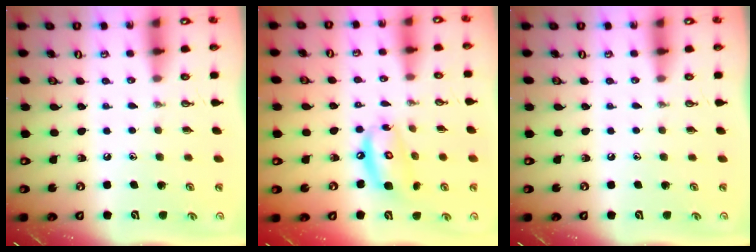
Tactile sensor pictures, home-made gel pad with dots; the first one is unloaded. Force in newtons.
{"total": 11.7, "press": 11.6, "slide": 1.1}
{"total": 0.0}